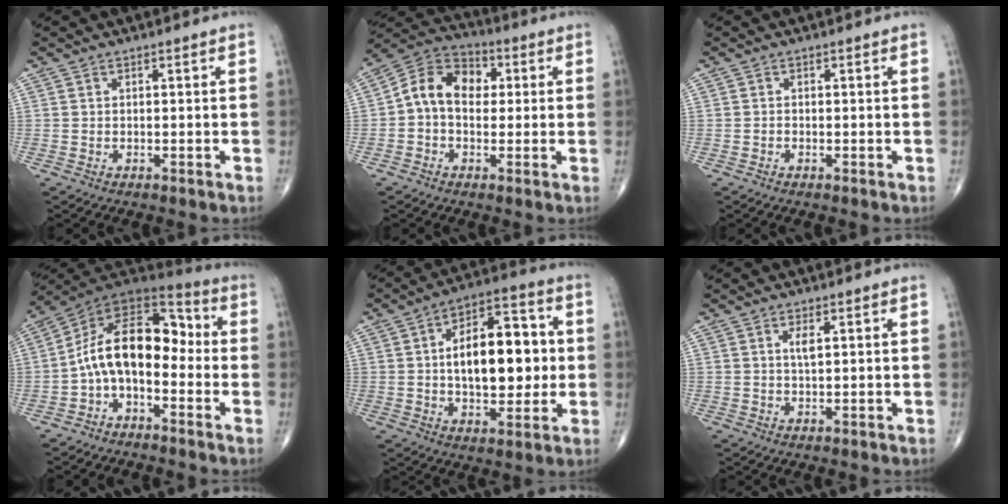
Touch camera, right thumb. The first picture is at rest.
{"total": 11.0, "force": [1.0, 7.9, 7.6], "torque": [-0.106, 0.032, 0.004]}
{"total": 0.0}
{"total": 14.3, "force": [-2.2, 8.3, 11.4], "torque": [-0.165, 0.080, -0.054]}
{"total": 17.7, "force": [0.9, 9.3, 15.0], "torque": [-0.199, 0.022, 0.014]}
{"total": 2.2, "force": [0.8, 0.7, 1.9], "torque": [-0.038, -0.004, 0.016]}